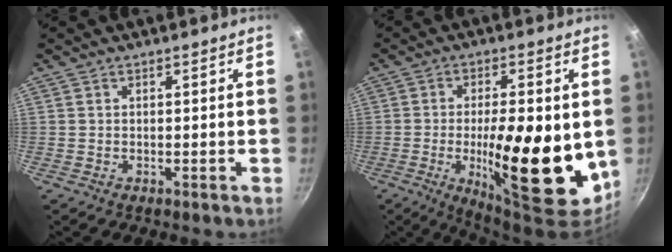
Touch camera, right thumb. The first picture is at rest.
{"total": 20.2, "force": [-2.5, 7.0, 18.8], "torque": [-0.269, -0.004, -0.032]}